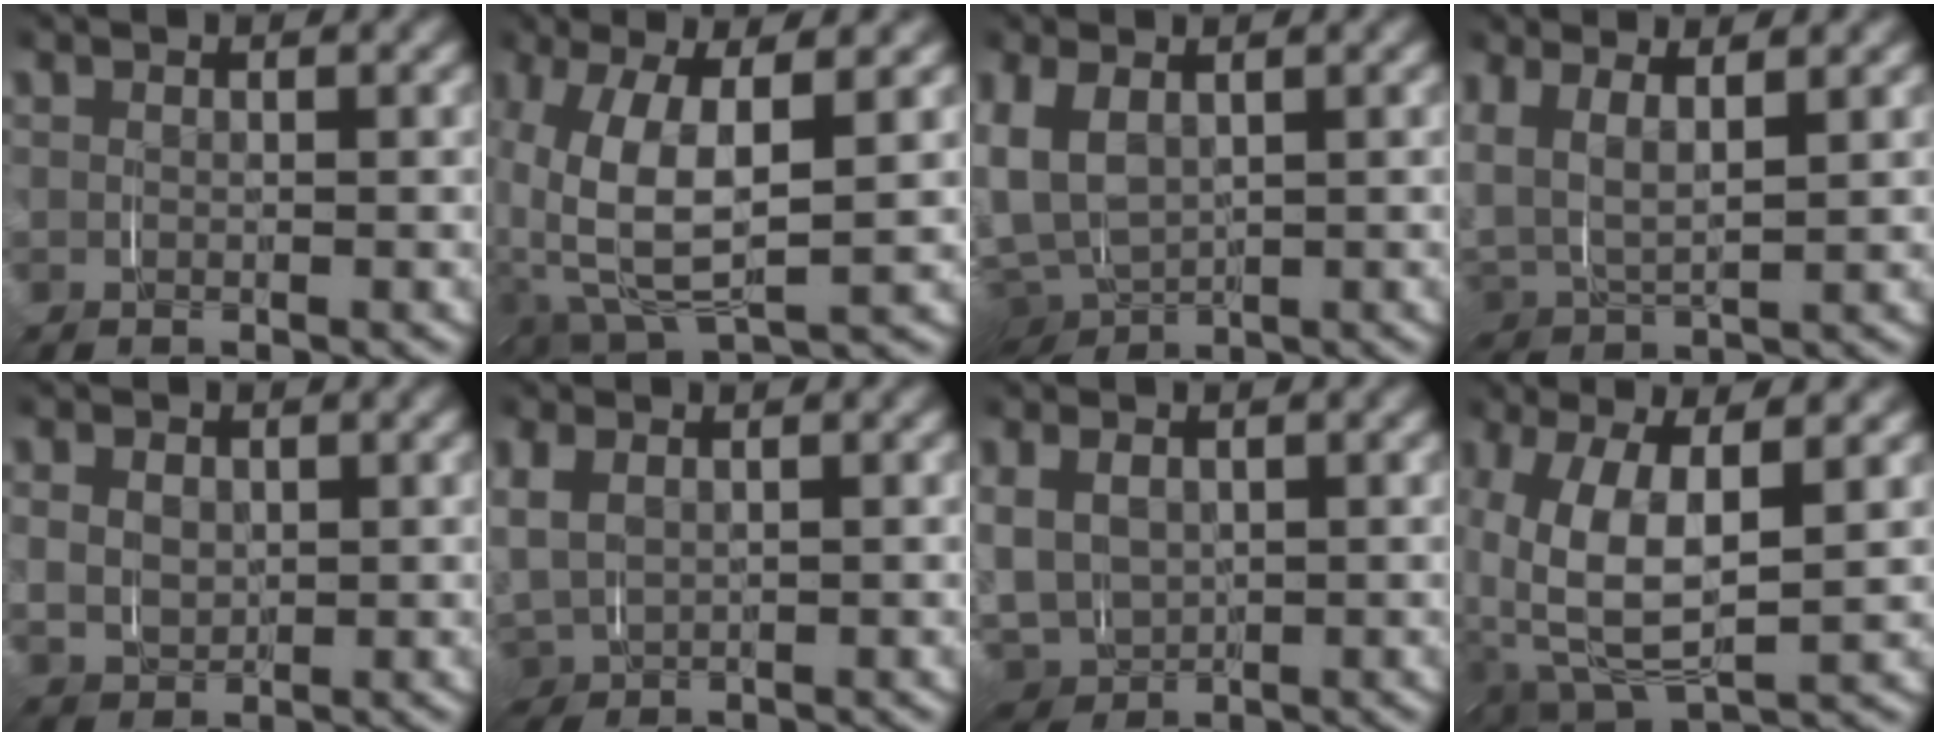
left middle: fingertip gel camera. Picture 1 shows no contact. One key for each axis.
{"total": 5.8, "fx": 0.5, "fy": 3.0, "fz": 5.0, "tx": -0.092, "ty": -0.006, "tz": 0.010}
{"total": 7.0, "fx": -2.2, "fy": 6.3, "fz": 2.2, "tx": -0.076, "ty": -0.033, "tz": -0.033}
{"total": 4.3, "fx": 1.8, "fy": 3.3, "fz": 2.1, "tx": -0.068, "ty": -0.011, "tz": 0.023}
{"total": 1.1, "fx": 0.3, "fy": 1.0, "fz": -0.3, "tx": 0.004, "ty": -0.011, "tz": 0.014}
{"total": 3.9, "fx": 0.1, "fy": 3.6, "fz": 1.4, "tx": -0.048, "ty": -0.014, "tz": 0.004}
{"total": 7.0, "fx": -1.3, "fy": 6.6, "fz": 2.0, "tx": -0.064, "ty": -0.031, "tz": -0.019}
{"total": 5.3, "fx": 0.4, "fy": 2.9, "fz": 4.4, "tx": -0.089, "ty": -0.012, "tz": 0.013}